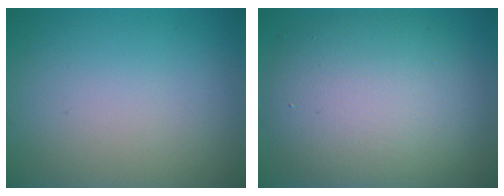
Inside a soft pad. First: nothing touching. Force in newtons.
{"total": 9.9, "press": 9.9, "slide": 0.7}